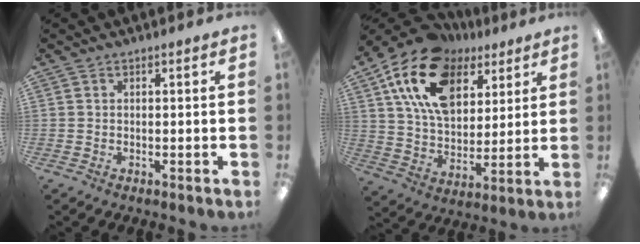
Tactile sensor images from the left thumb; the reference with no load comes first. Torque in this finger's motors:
{"motor_torque": [0.50, 0.57, 1.37, -1.40, 0.45]}